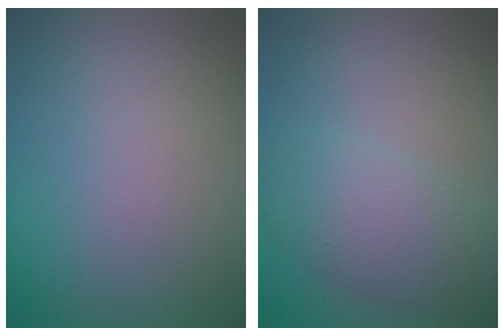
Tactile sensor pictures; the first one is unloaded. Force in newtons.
{"total": 5.0, "press": 5.0, "slide": 0.2}